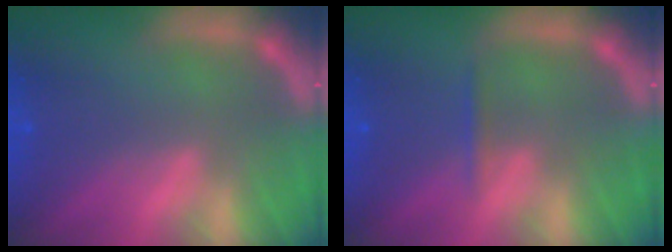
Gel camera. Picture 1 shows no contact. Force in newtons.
{"total": 0.9}